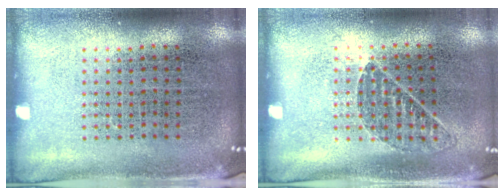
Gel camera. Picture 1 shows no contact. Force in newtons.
{"total": 0.8, "press": 0.8, "slide": 0.2}